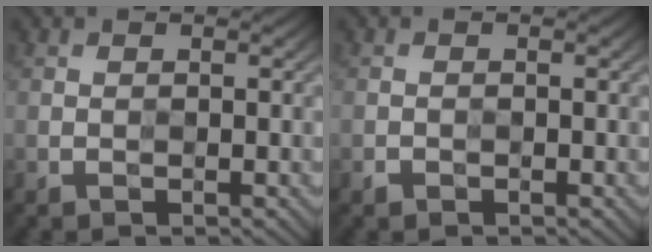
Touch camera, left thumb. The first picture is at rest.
{"total": 0.6, "force": [-0.5, 0.4, 0.1], "torque": [-0.002, 0.002, -0.010]}